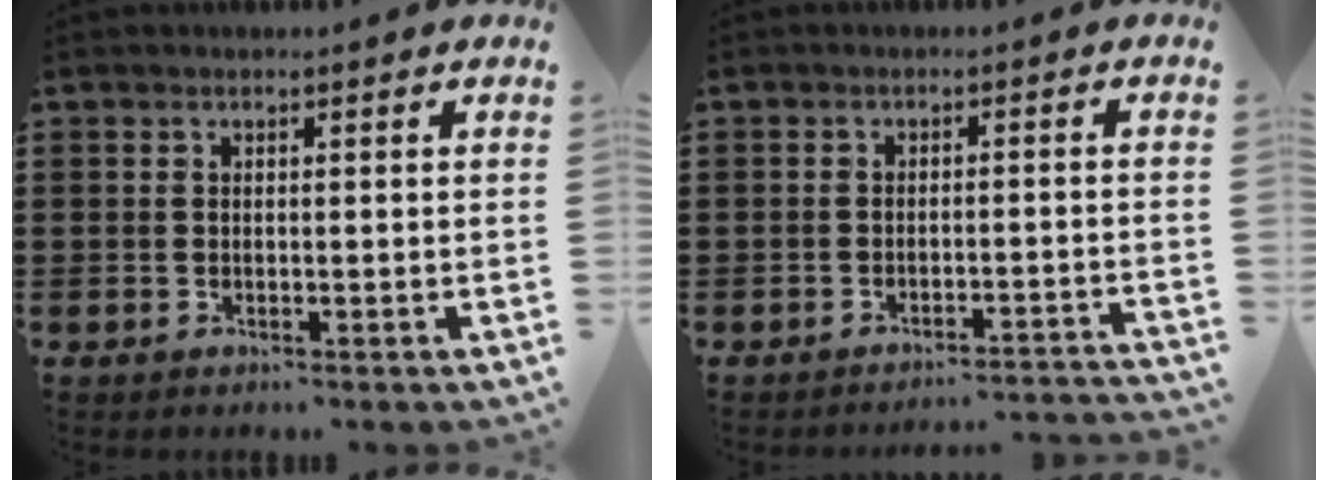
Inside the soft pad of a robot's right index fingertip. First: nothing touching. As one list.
[{"total": 2.7, "force": [-2.7, -0.1, 0.0], "torque": [-0.006, -0.003, -0.058]}]